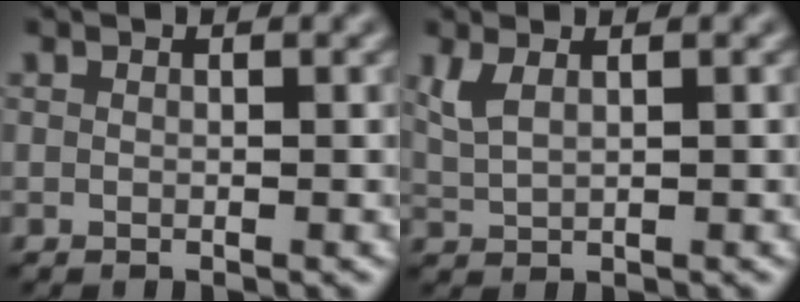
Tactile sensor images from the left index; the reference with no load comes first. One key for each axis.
{"total": 2.2, "fx": 1.2, "fy": 0.8, "fz": 1.7, "tx": -0.045, "ty": 0.002, "tz": 0.029}